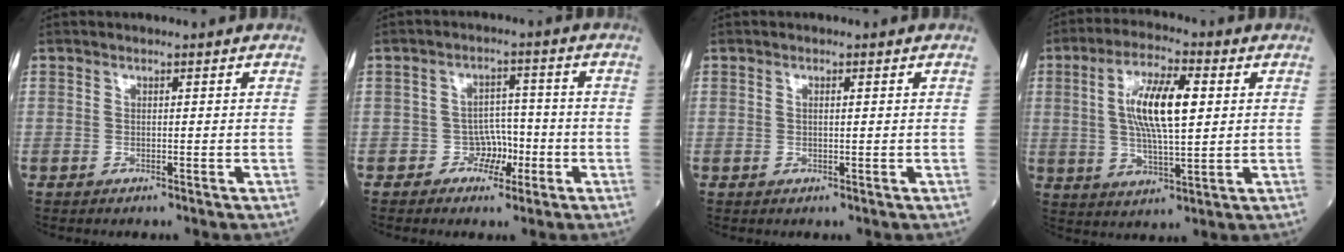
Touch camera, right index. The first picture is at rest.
{"total": 4.0, "force": [-1.9, 3.2, 1.3], "torque": [-0.008, 0.012, -0.030]}
{"total": 0.8, "force": [0.2, 0.1, 0.7], "torque": [-0.018, 0.000, 0.003]}
{"total": 11.1, "force": [2.1, 2.7, 10.6], "torque": [-0.202, 0.008, 0.038]}